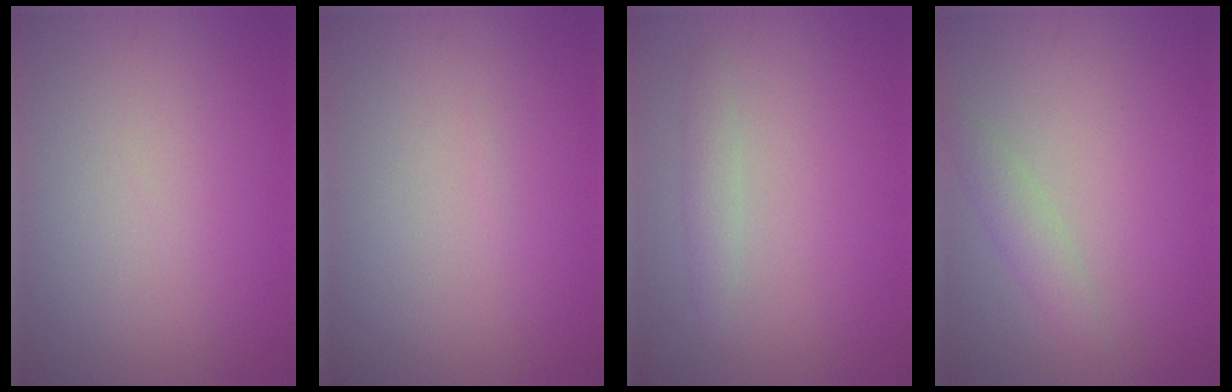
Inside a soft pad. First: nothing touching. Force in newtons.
{"total": 0.0}
{"total": 1.4, "press": 1.4, "slide": 0.0}
{"total": 1.8, "press": 1.8, "slide": 0.1}